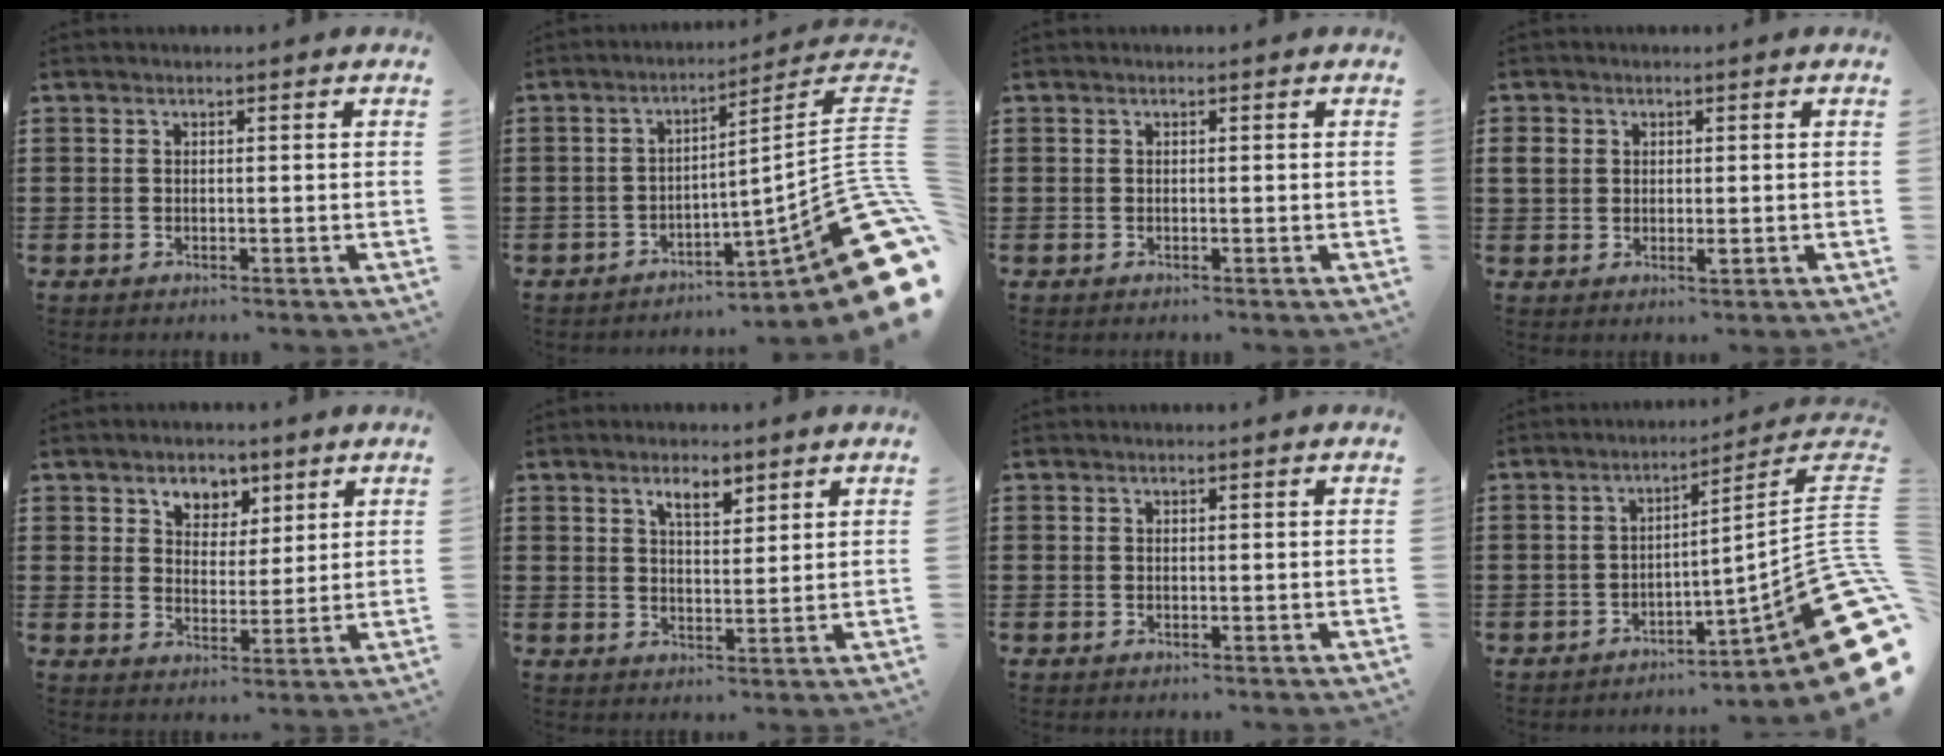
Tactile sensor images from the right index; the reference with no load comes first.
{"total": 12.8, "force": [-4.8, 3.9, 11.3], "torque": [-0.128, -0.008, -0.076]}
{"total": 0.0}
{"total": 2.4, "force": [0.3, 1.9, 1.5], "torque": [-0.040, 0.001, 0.003]}
{"total": 4.5, "force": [2.9, 3.3, 1.1], "torque": [-0.033, 0.008, 0.051]}
{"total": 3.8, "force": [2.6, 1.4, 2.4], "torque": [-0.046, 0.002, 0.044]}
{"total": 0.0}
{"total": 12.3, "force": [-4.1, 3.7, 11.0], "torque": [-0.116, -0.013, -0.065]}